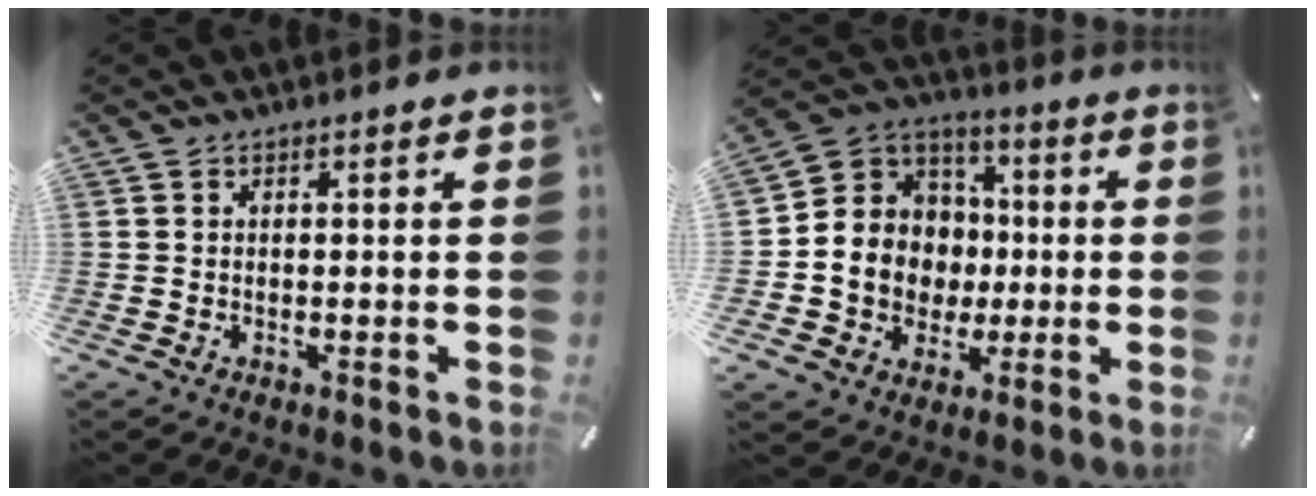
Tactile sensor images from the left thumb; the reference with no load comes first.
{"total": 11.9, "force": [-1.8, 11.6, 1.8], "torque": [-0.037, 0.000, -0.024]}